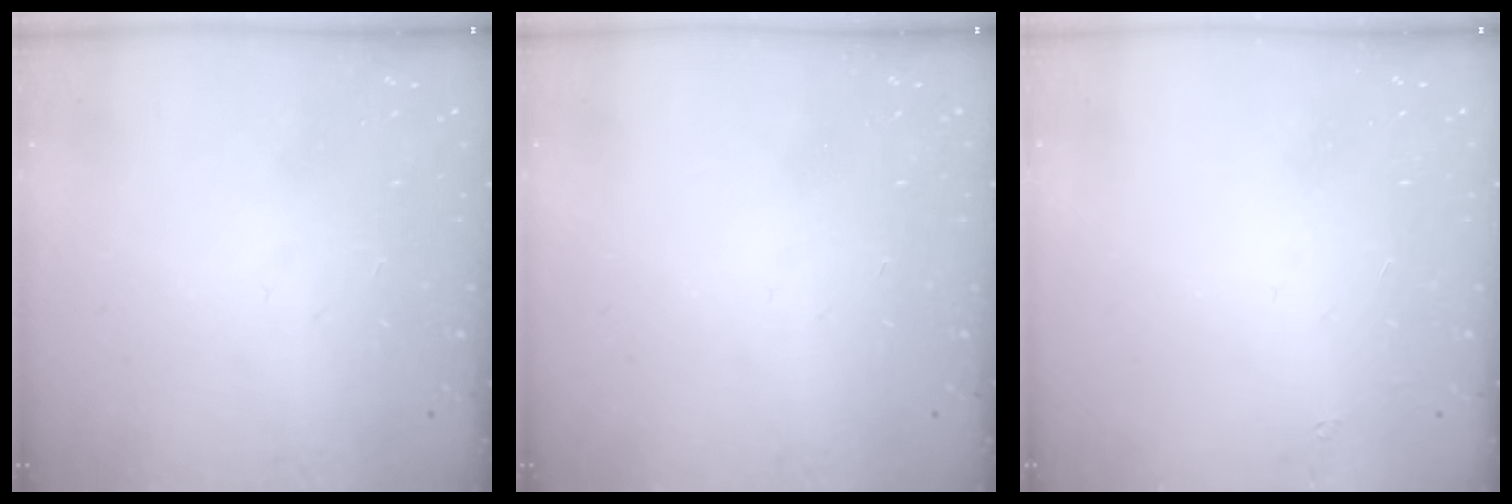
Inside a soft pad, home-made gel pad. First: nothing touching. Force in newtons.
{"total": 0.0}
{"total": 1.6, "press": 1.5, "slide": 0.2}